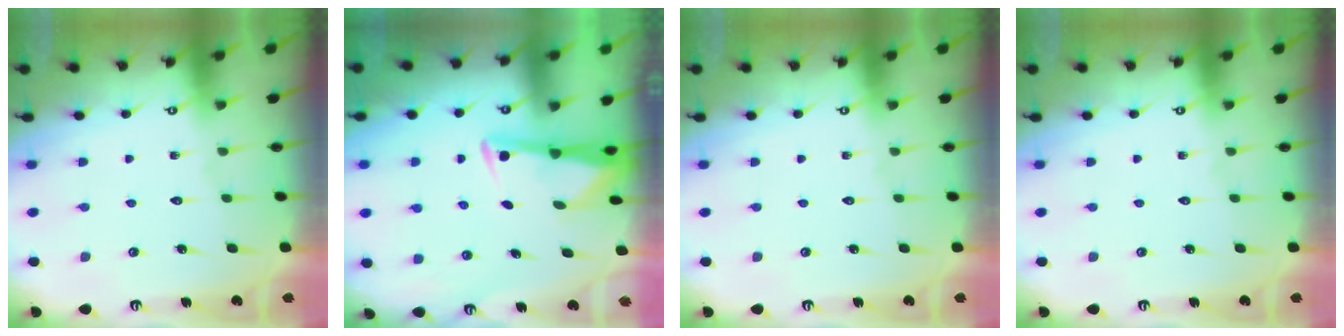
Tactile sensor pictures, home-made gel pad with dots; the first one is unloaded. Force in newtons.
{"total": 3.1, "press": 3.1, "slide": 0.3}
{"total": 0.0}
{"total": 0.0}